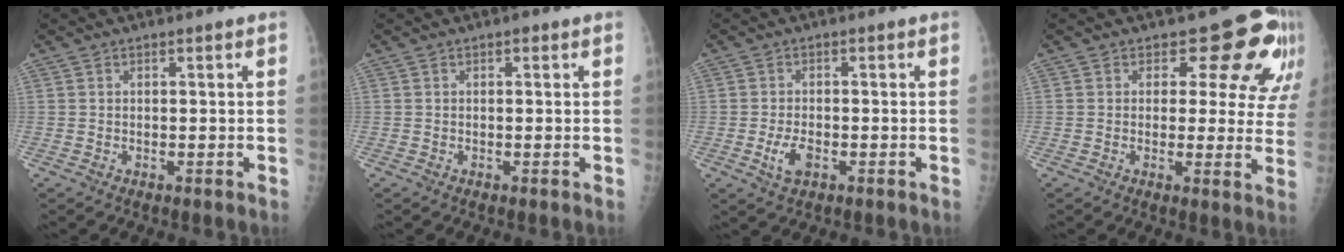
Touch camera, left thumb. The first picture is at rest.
{"total": 0.5, "force": [0.2, 0.4, 0.4], "torque": [0.000, 0.002, -0.001]}
{"total": 4.0, "force": [-1.4, 2.2, 3.0], "torque": [-0.058, 0.001, -0.022]}
{"total": 11.7, "force": [7.0, 6.9, 6.4], "torque": [-0.019, -0.032, 0.061]}